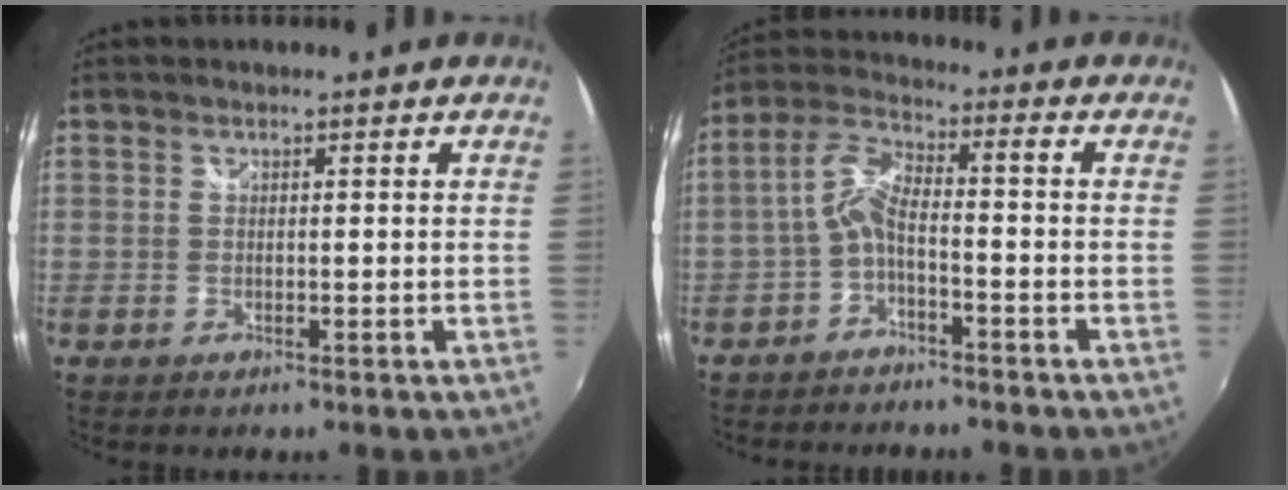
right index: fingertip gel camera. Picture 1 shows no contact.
{"total": 5.9, "force": [-2.7, 1.4, 5.0], "torque": [-0.122, 0.015, -0.054]}